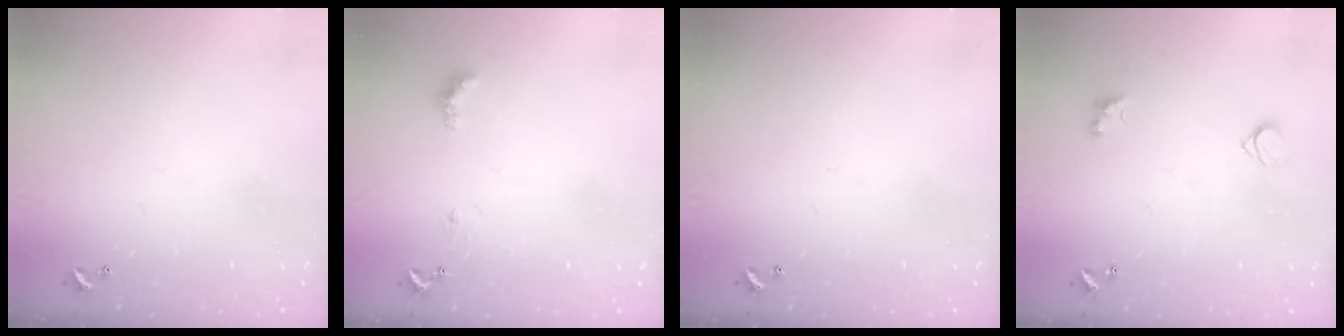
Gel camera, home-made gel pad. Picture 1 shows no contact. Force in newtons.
{"total": 2.0, "press": 1.9, "slide": 0.4}
{"total": 0.0}
{"total": 3.6, "press": 3.4, "slide": 1.2}